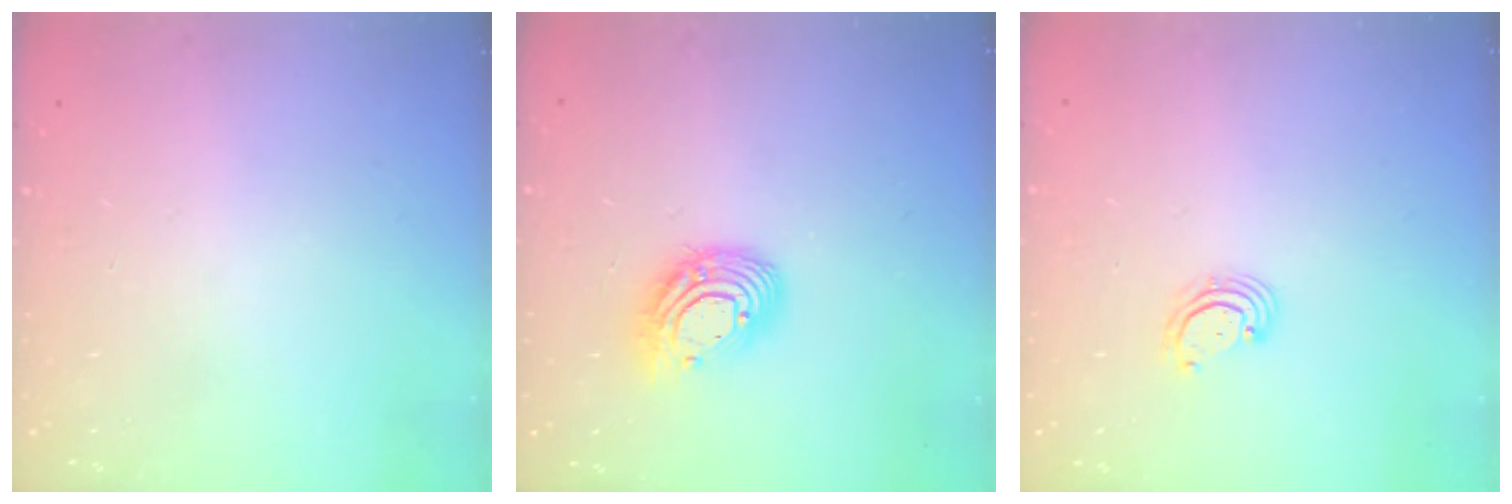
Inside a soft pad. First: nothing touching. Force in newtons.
{"total": 13.9, "press": 13.9, "slide": 1.2}
{"total": 2.7, "press": 2.7, "slide": 0.7}